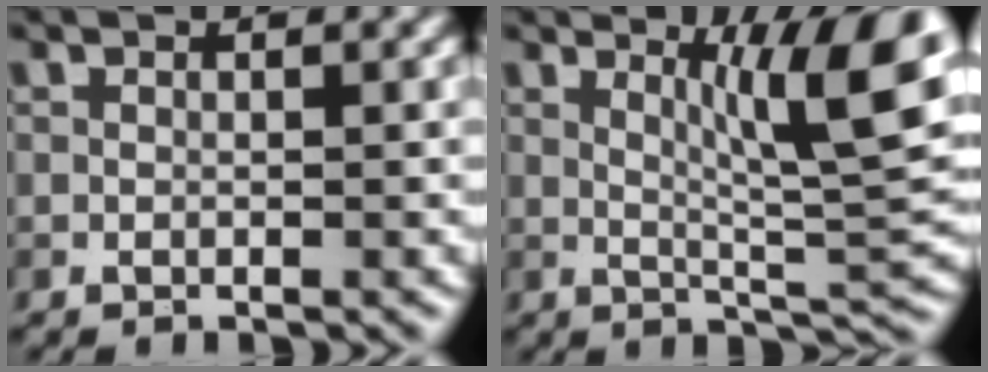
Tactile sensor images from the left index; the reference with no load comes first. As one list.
[{"total": 8.5, "force": [2.5, 1.6, 8.0], "torque": [-0.107, 0.002, 0.046]}]